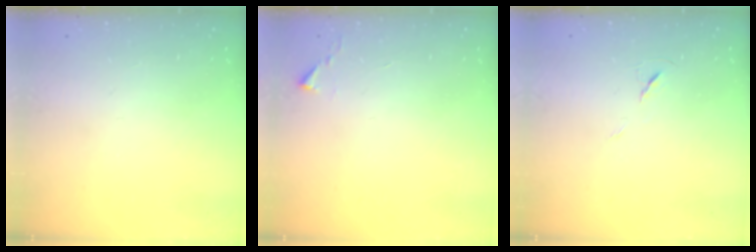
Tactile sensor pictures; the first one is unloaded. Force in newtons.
{"total": 1.1, "press": 1.1, "slide": 0.1}
{"total": 6.0, "press": 5.5, "slide": 2.3}